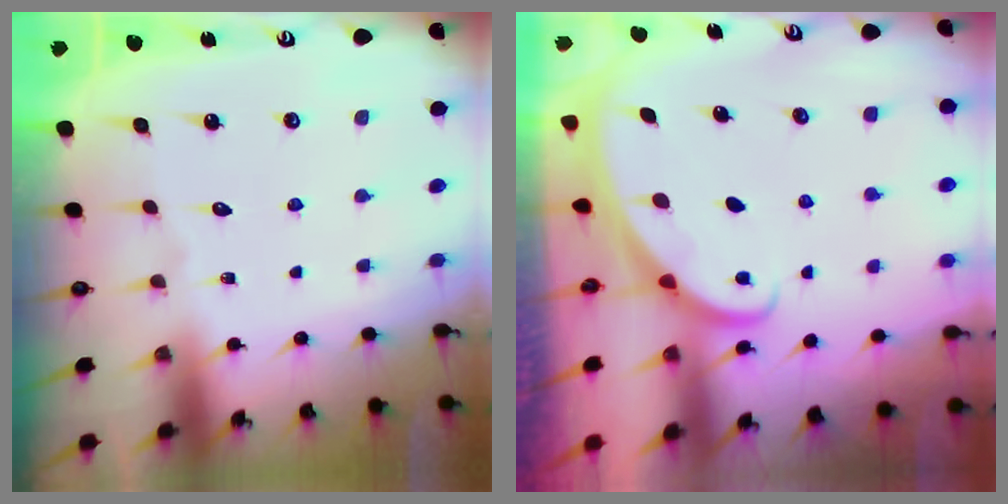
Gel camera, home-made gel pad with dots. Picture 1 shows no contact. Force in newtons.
{"total": 1.5, "press": 1.5, "slide": 0.0}